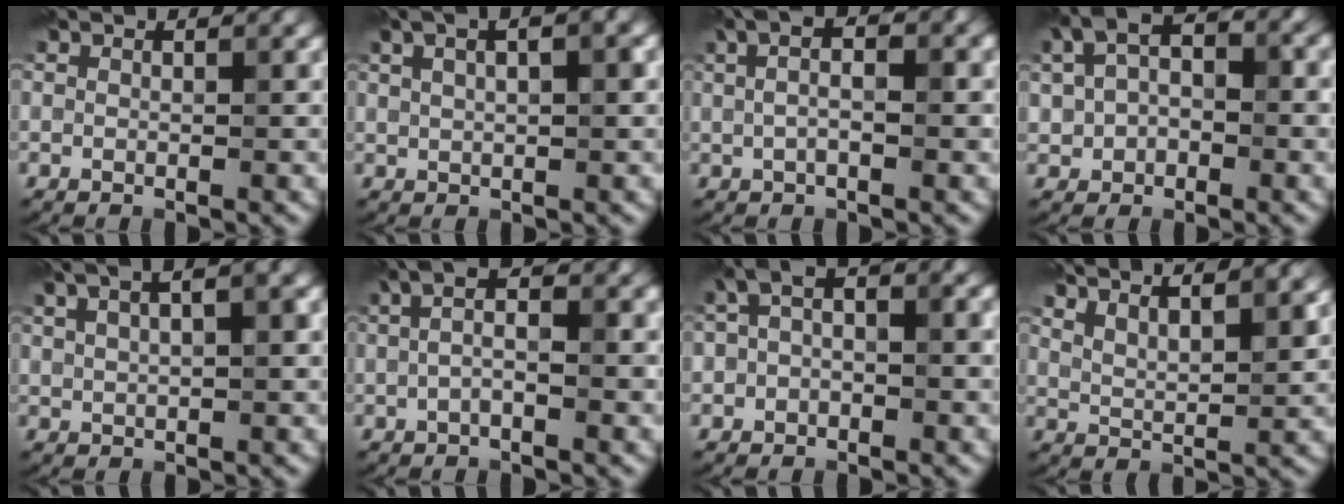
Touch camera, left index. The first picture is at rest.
{"total": 6.3, "force": [2.6, 2.8, 4.9], "torque": [-0.074, 0.023, 0.024]}
{"total": 5.8, "force": [1.5, 2.8, 4.8], "torque": [-0.060, 0.019, -0.002]}
{"total": 6.7, "force": [0.8, 4.6, 4.8], "torque": [-0.088, 0.012, 0.006]}
{"total": 7.2, "force": [3.2, 3.2, 5.6], "torque": [-0.089, 0.027, 0.038]}
{"total": 3.8, "force": [0.1, 1.3, 3.6], "torque": [-0.070, 0.014, -0.011]}
{"total": 4.6, "force": [0.1, 2.9, 3.6], "torque": [-0.052, 0.015, -0.008]}
{"total": 6.7, "force": [5.0, 2.1, 4.0], "torque": [-0.050, 0.024, 0.056]}